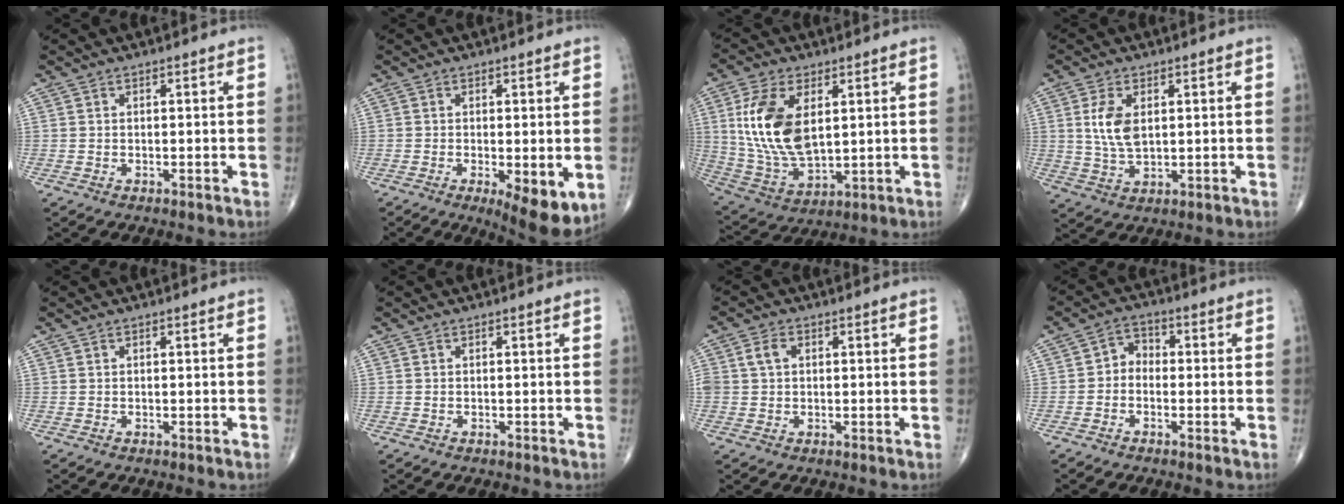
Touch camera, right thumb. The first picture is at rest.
{"total": 8.6, "force": [-2.2, 2.8, 7.9], "torque": [-0.113, -0.024, -0.029]}
{"total": 16.0, "force": [3.7, 8.7, 13.0], "torque": [-0.253, -0.016, 0.081]}
{"total": 7.0, "force": [1.5, 3.8, 5.7], "torque": [-0.111, -0.008, 0.035]}
{"total": 0.0}
{"total": 0.0}
{"total": 4.1, "force": [0.8, 3.0, 2.6], "torque": [-0.059, 0.013, 0.017]}
{"total": 3.8, "force": [-0.9, 3.0, 2.1], "torque": [-0.014, 0.020, -0.033]}